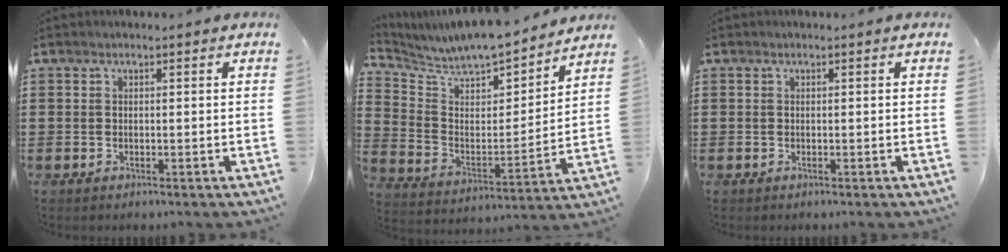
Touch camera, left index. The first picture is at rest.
{"total": 6.7, "force": [6.6, 1.0, 0.8], "torque": [-0.057, -0.063, 0.110]}
{"total": 0.0}